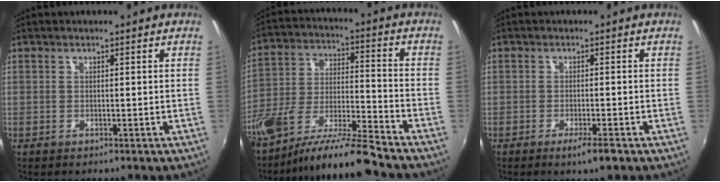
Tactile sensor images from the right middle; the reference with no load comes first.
{"total": 12.8, "force": [-10.6, 0.1, 7.1], "torque": [-0.142, -0.010, -0.196]}
{"total": 3.0, "force": [-1.9, 0.0, 2.3], "torque": [-0.045, -0.007, -0.033]}